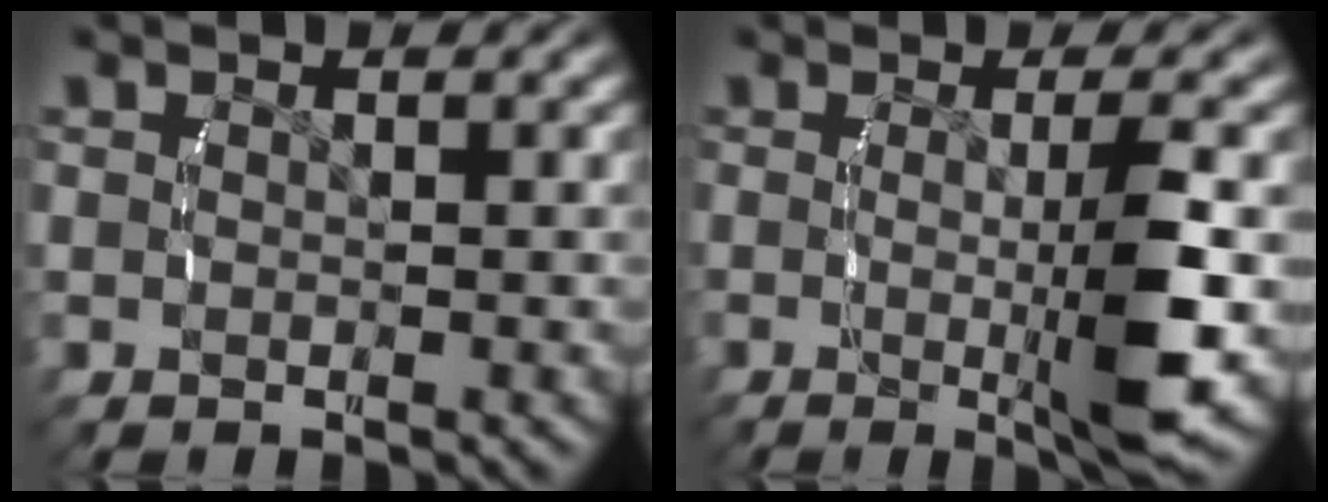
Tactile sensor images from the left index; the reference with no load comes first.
{"total": 5.9, "force": [-0.9, 0.3, 5.8], "torque": [-0.090, -0.015, -0.010]}